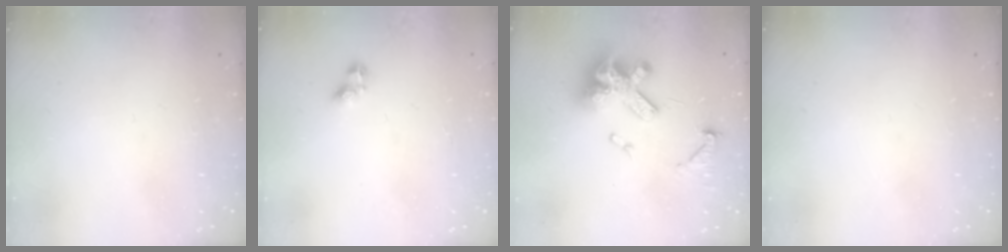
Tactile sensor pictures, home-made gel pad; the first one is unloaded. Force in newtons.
{"total": 3.0, "press": 2.9, "slide": 0.9}
{"total": 14.9, "press": 14.8, "slide": 1.6}
{"total": 0.0}